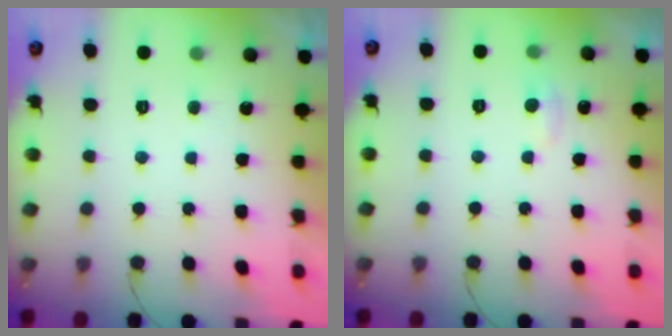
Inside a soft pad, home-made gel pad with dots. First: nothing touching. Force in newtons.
{"total": 4.4, "press": 4.4, "slide": 0.5}